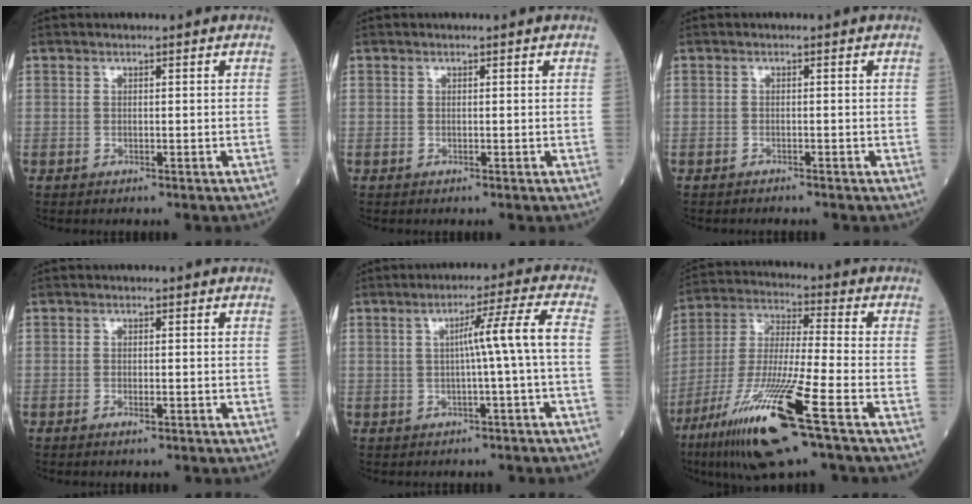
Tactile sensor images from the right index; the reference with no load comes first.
{"total": 0.0}
{"total": 1.5, "force": [-1.5, 0.3, 0.3], "torque": [-0.006, -0.002, -0.019]}
{"total": 1.0, "force": [-0.5, 0.2, 0.8], "torque": [-0.012, -0.001, -0.009]}
{"total": 6.3, "force": [-0.3, -1.7, 6.1], "torque": [-0.097, 0.014, -0.001]}
{"total": 18.3, "force": [-9.5, 0.6, 15.7], "torque": [-0.326, -0.047, -0.178]}